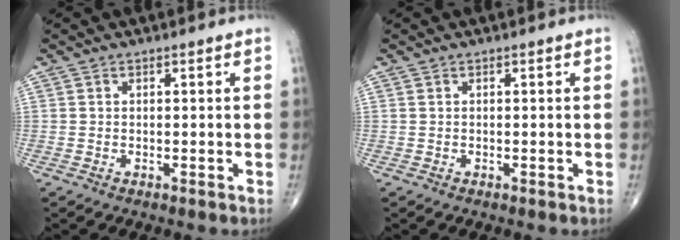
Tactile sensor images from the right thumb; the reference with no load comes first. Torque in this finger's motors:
{"motor_torque": [-0.07, -0.17, -0.16, -0.04, -0.02]}